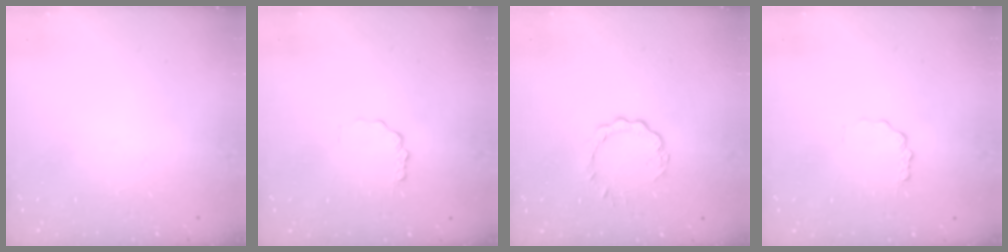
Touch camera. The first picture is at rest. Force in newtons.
{"total": 2.0, "press": 2.0, "slide": 0.1}
{"total": 5.0, "press": 4.9, "slide": 0.6}
{"total": 2.0, "press": 2.0, "slide": 0.1}